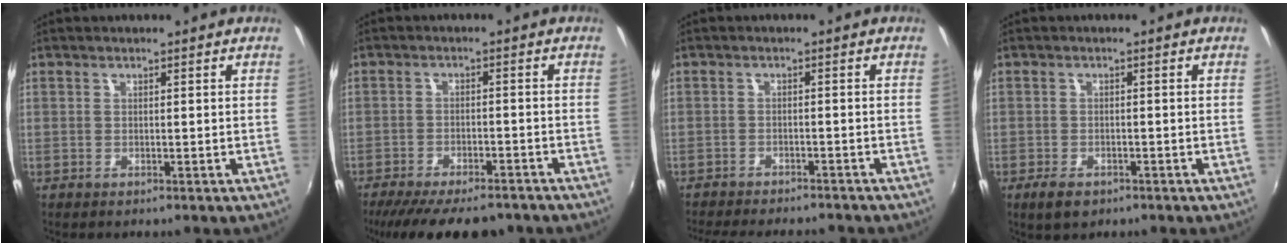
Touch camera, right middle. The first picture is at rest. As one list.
[{"total": 15.2, "force": [-12.5, 4.6, 7.5], "torque": [-0.154, -0.033, -0.182]}, {"total": 11.4, "force": [-10.1, 2.6, 4.6], "torque": [-0.104, -0.020, -0.146]}, {"total": 3.9, "force": [-2.4, 2.0, 2.2], "torque": [-0.052, -0.011, -0.042]}]